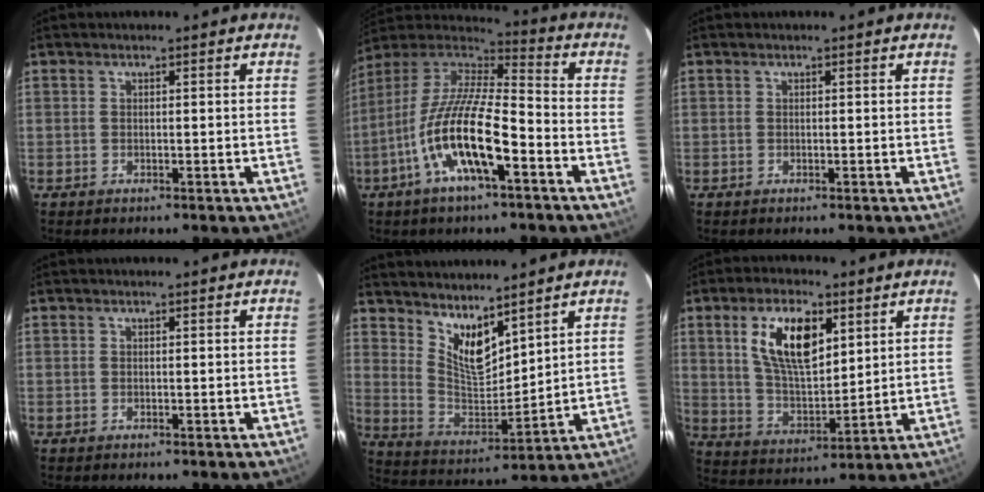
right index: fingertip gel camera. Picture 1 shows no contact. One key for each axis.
{"total": 17.3, "fx": -7.2, "fy": 4.7, "fz": 15.0, "tx": -0.289, "ty": -0.018, "tz": -0.142}
{"total": 0.0}
{"total": 0.0}
{"total": 9.8, "fx": 7.1, "fy": 3.4, "fz": 5.8, "tx": -0.102, "ty": -0.013, "tz": 0.142}
{"total": 13.8, "fx": 5.7, "fy": 6.4, "fz": 10.8, "tx": -0.193, "ty": 0.012, "tz": 0.114}